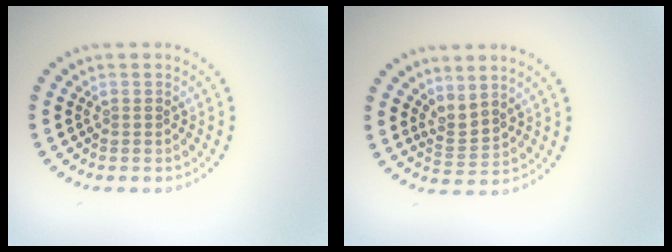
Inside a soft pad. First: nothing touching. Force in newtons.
{"total": 2.2, "press": 1.6, "slide": 1.6}